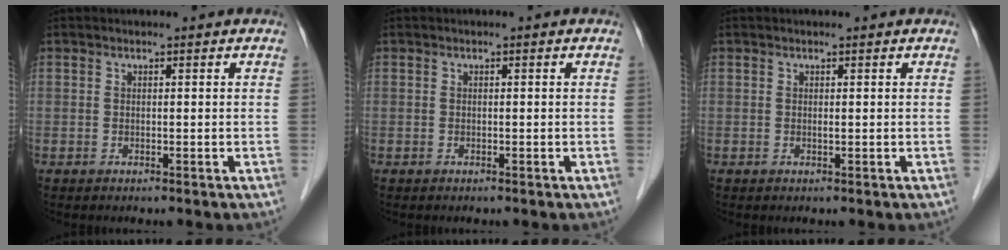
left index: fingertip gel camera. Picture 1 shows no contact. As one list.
[{"total": 0.0}, {"total": 0.5, "force": [0.4, 0.1, 0.4], "torque": [-0.010, -0.001, 0.005]}]